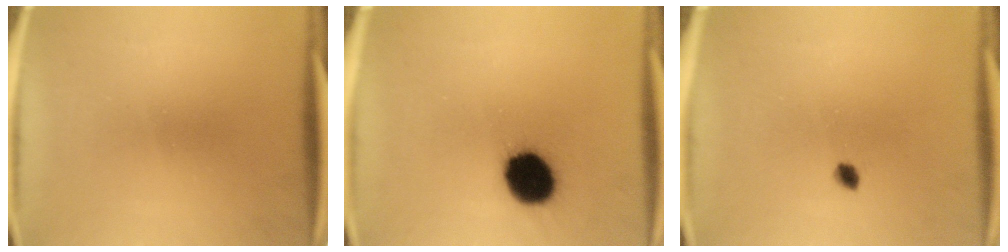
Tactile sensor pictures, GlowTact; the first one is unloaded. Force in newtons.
{"total": 13.8}
{"total": 1.5}